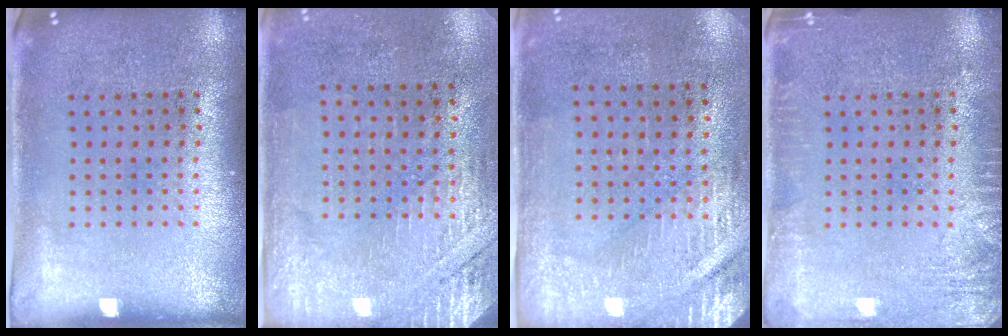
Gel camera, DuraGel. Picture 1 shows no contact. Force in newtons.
{"total": 2.7, "press": 2.4, "slide": 1.3}
{"total": 2.9, "press": 2.5, "slide": 1.4}
{"total": 2.3, "press": 2.2, "slide": 0.2}